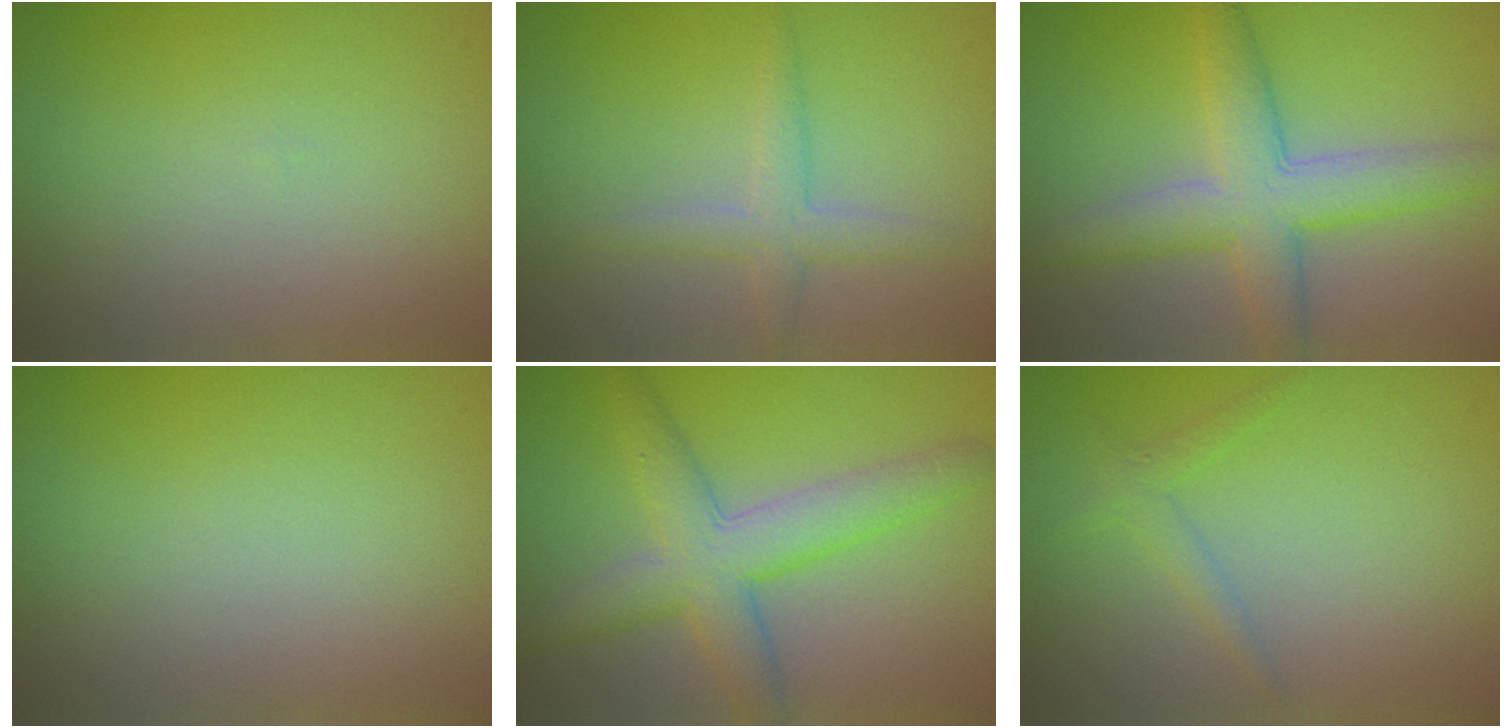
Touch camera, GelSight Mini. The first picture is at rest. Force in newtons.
{"total": 2.3, "press": 2.3, "slide": 0.1}
{"total": 5.9, "press": 5.9, "slide": 0.2}
{"total": 0.0}
{"total": 5.8, "press": 5.8, "slide": 0.2}
{"total": 1.4, "press": 1.4, "slide": 0.1}